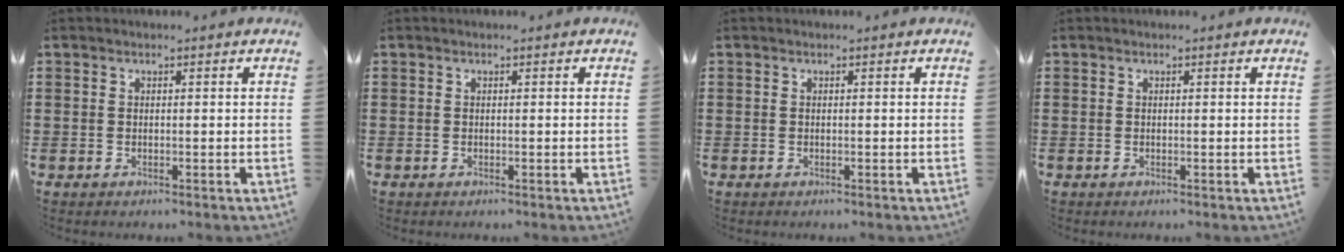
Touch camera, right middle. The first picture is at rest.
{"total": 0.0}
{"total": 0.0}
{"total": 0.0}